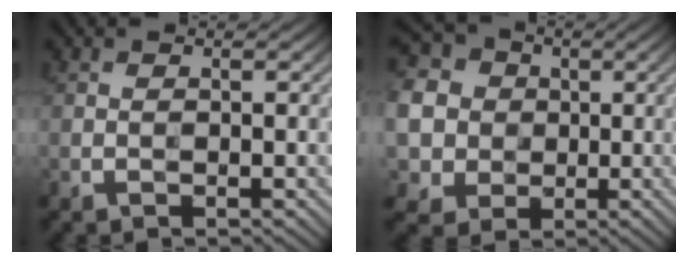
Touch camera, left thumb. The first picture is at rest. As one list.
[{"total": 15.2, "force": [2.1, 13.9, 5.8], "torque": [-0.220, 0.011, 0.009]}]